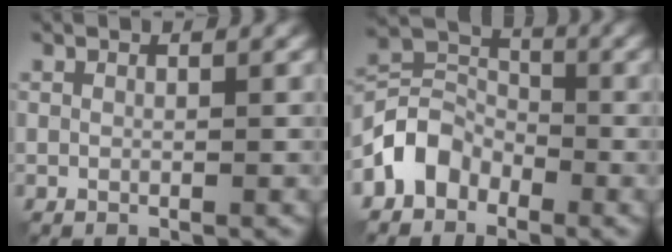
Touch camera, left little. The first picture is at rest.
{"total": 4.1, "force": [-2.5, 2.9, 1.3], "torque": [-0.023, 0.008, -0.060]}